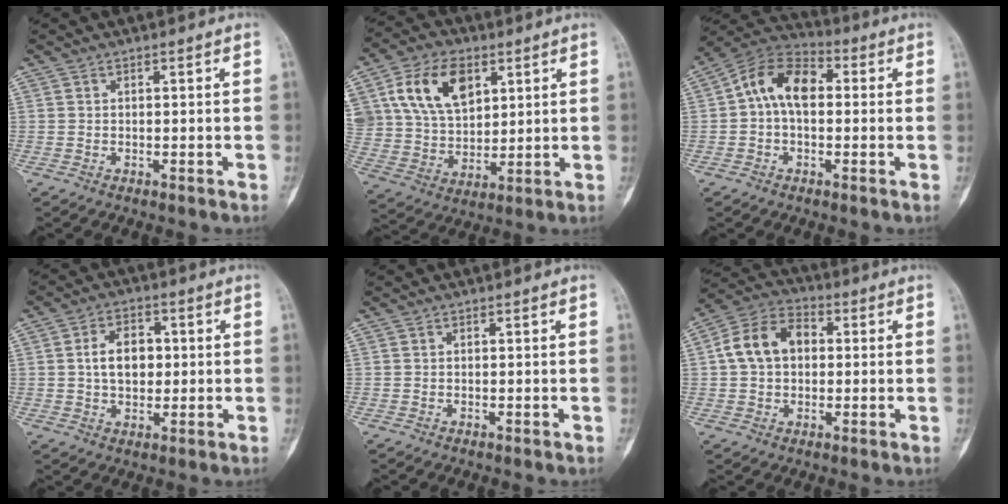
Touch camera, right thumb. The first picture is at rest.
{"total": 15.4, "force": [6.4, 10.1, 9.6], "torque": [-0.155, -0.016, 0.130]}
{"total": 11.0, "force": [0.9, 7.0, 8.5], "torque": [-0.135, 0.033, 0.001]}
{"total": 7.7, "force": [0.8, 5.2, 5.6], "torque": [-0.074, 0.010, 0.012]}
{"total": 0.0}
{"total": 10.9, "force": [1.3, 8.0, 7.3], "torque": [-0.123, 0.028, 0.014]}